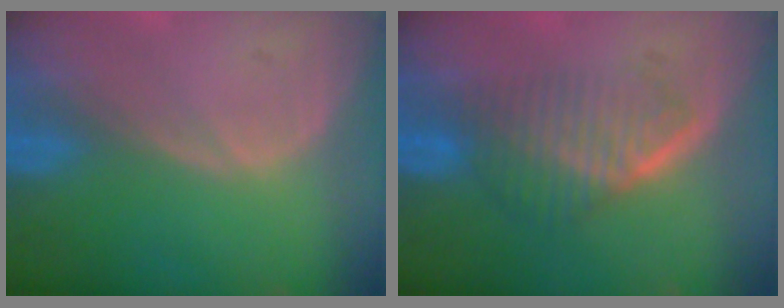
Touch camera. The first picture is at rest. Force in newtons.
{"total": 6.6, "press": 5.9, "slide": 3.1}